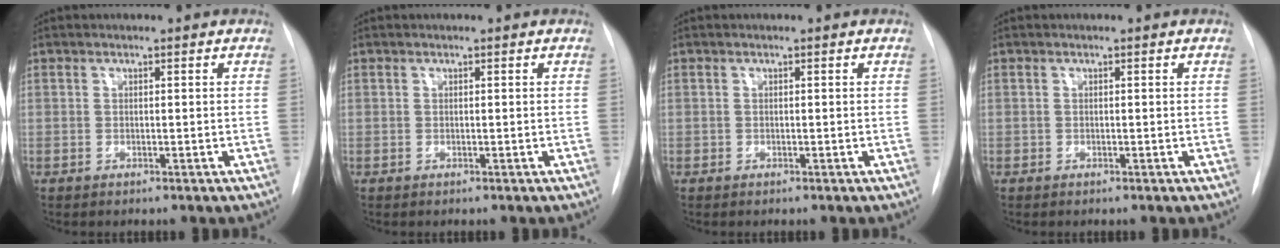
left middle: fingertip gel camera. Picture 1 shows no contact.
{"total": 0.0}
{"total": 0.0}
{"total": 0.0}